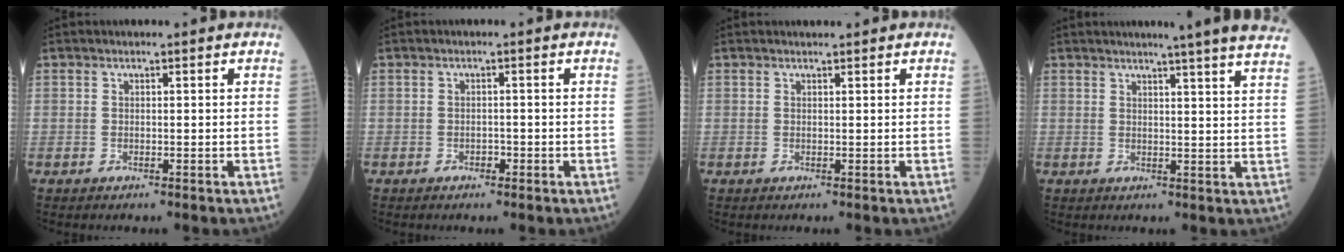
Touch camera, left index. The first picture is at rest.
{"total": 1.0, "force": [-0.6, 0.6, 0.5], "torque": [-0.008, 0.003, -0.010]}
{"total": 1.1, "force": [1.1, 0.0, 0.3], "torque": [-0.007, 0.009, 0.020]}
{"total": 13.2, "force": [11.7, -1.6, 6.0], "torque": [-0.080, -0.048, 0.114]}